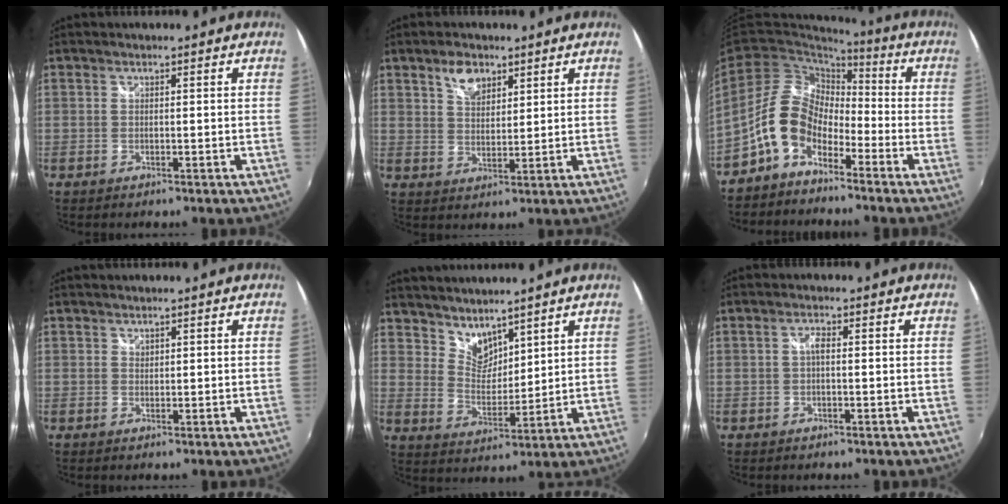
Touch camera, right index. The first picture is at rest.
{"total": 5.4, "force": [3.4, 3.0, 3.0], "torque": [-0.044, 0.007, 0.062]}
{"total": 10.1, "force": [-5.9, 6.2, 5.5], "torque": [-0.105, 0.022, -0.118]}
{"total": 0.6, "force": [0.5, 0.3, 0.0], "torque": [0.001, 0.001, 0.009]}
{"total": 6.8, "force": [5.8, 3.1, 1.8], "torque": [-0.020, 0.002, 0.113]}
{"total": 1.5, "force": [-0.1, 0.5, 1.4], "torque": [-0.026, 0.006, -0.006]}